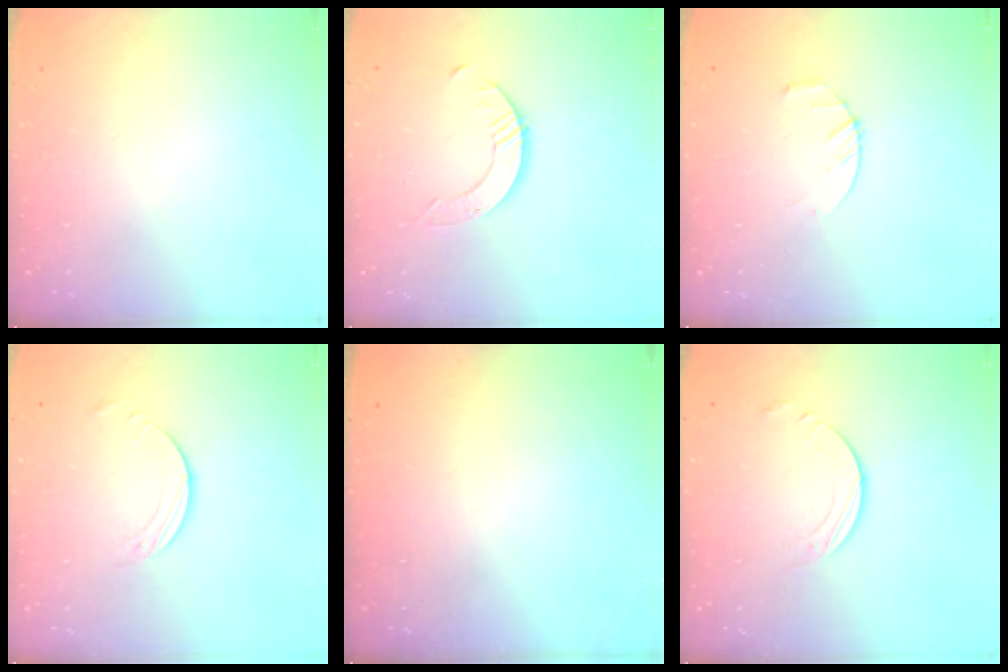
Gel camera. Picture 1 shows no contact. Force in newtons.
{"total": 4.0, "press": 4.0, "slide": 0.1}
{"total": 3.2, "press": 3.2, "slide": 0.5}
{"total": 1.9, "press": 1.9, "slide": 0.2}
{"total": 0.0}
{"total": 2.7, "press": 2.7, "slide": 0.2}